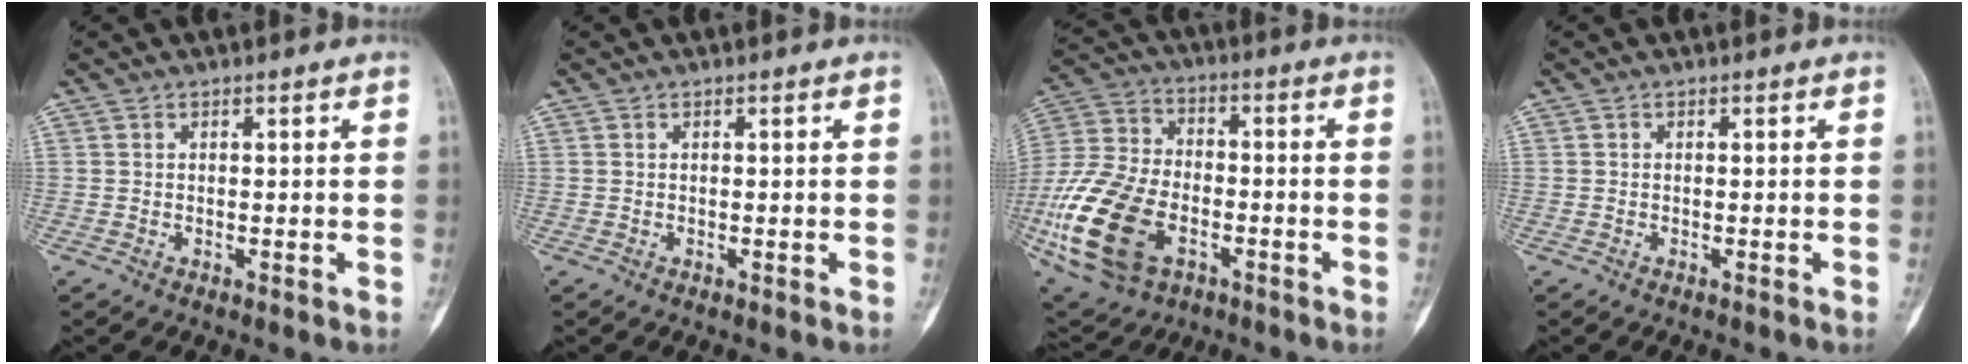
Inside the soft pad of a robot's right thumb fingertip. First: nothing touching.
{"total": 0.0}
{"total": 21.9, "force": [-7.0, 13.7, 15.5], "torque": [-0.330, 0.012, -0.117]}
{"total": 0.0}